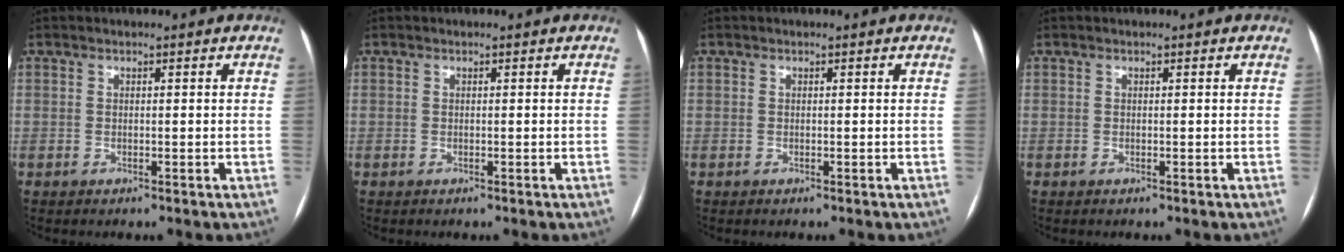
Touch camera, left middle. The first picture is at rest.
{"total": 0.0}
{"total": 0.0}
{"total": 0.0}